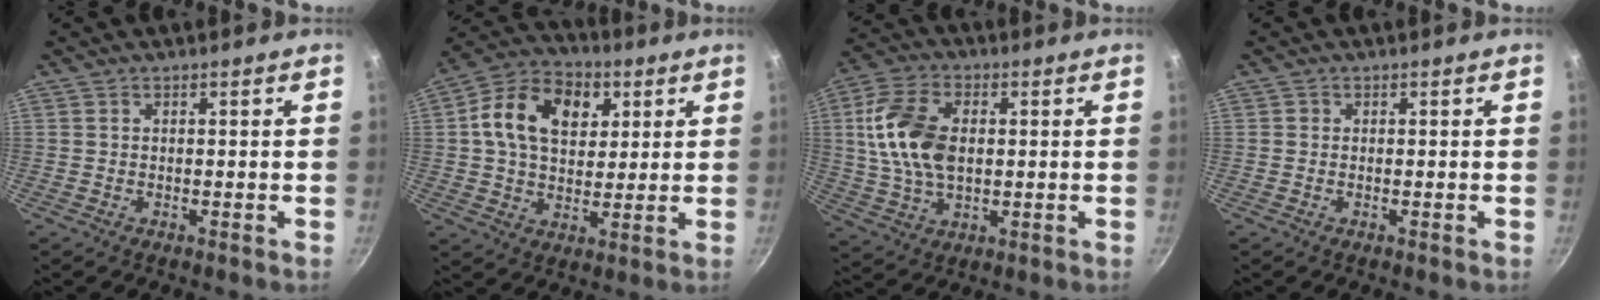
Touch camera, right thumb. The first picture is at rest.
{"total": 15.7, "force": [4.4, 11.2, 10.2], "torque": [-0.145, 0.007, 0.059]}
{"total": 14.1, "force": [1.4, 8.8, 10.9], "torque": [-0.199, 0.007, 0.023]}
{"total": 0.6, "force": [0.0, 0.6, 0.1], "torque": [0.003, 0.002, -0.003]}